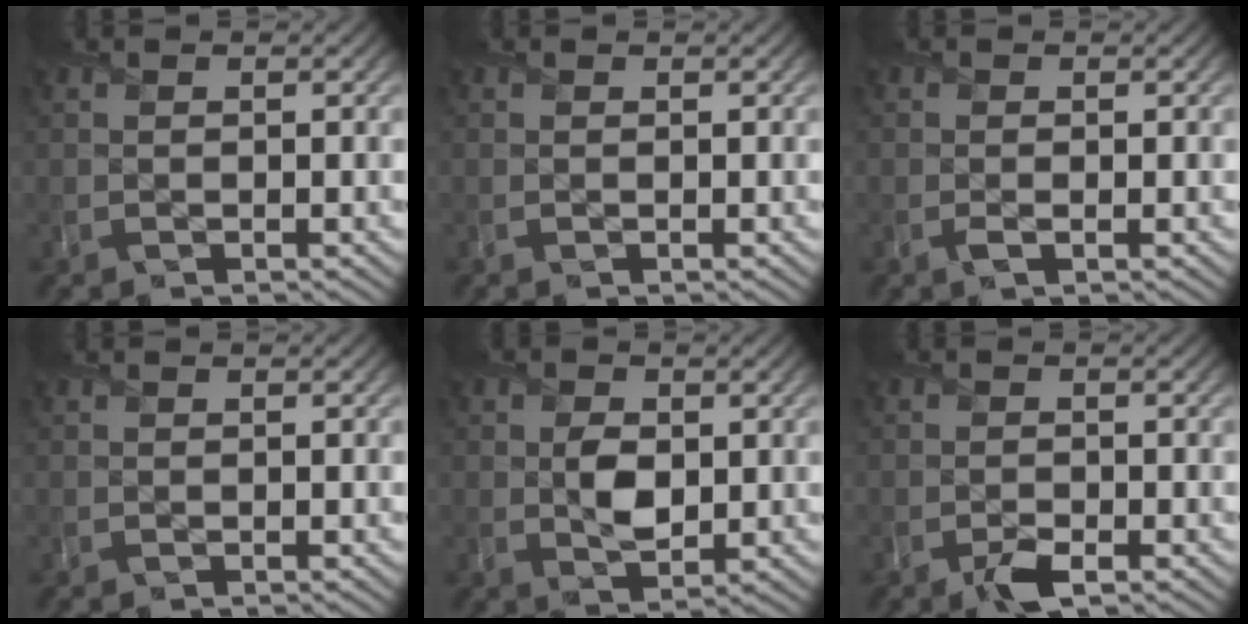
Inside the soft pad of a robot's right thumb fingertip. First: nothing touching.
{"total": 0.0}
{"total": 0.9, "force": [-0.3, 0.5, 0.7], "torque": [-0.018, -0.006, -0.008]}
{"total": 0.0}
{"total": 3.9, "force": [0.2, 2.8, 2.8], "torque": [-0.057, -0.007, 0.003]}
{"total": 2.5, "force": [-1.4, 1.2, 1.6], "torque": [-0.030, -0.008, -0.029]}